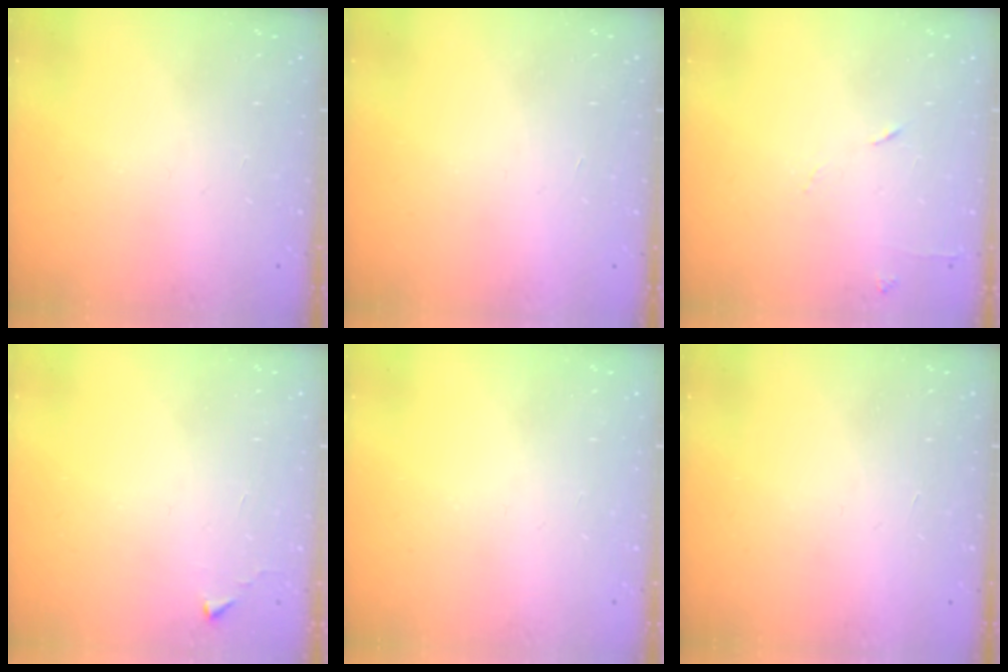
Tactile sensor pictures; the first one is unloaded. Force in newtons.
{"total": 1.7, "press": 1.7, "slide": 0.1}
{"total": 6.6, "press": 6.6, "slide": 0.8}
{"total": 2.7, "press": 2.6, "slide": 0.4}
{"total": 0.0}
{"total": 1.5, "press": 1.5, "slide": 0.1}